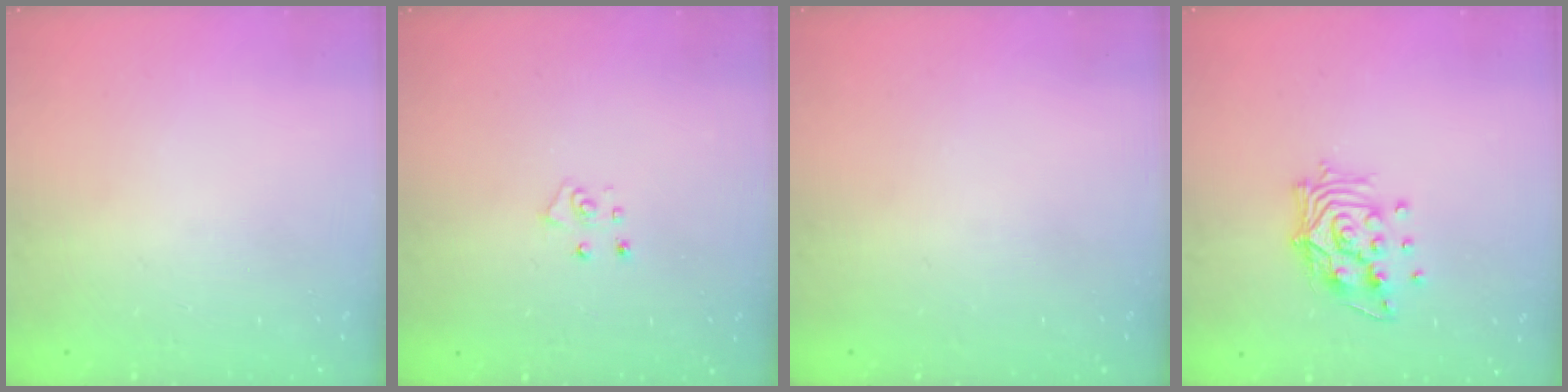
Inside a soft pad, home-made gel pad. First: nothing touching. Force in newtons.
{"total": 4.9, "press": 4.8, "slide": 0.4}
{"total": 0.0}
{"total": 12.4, "press": 12.4, "slide": 1.0}